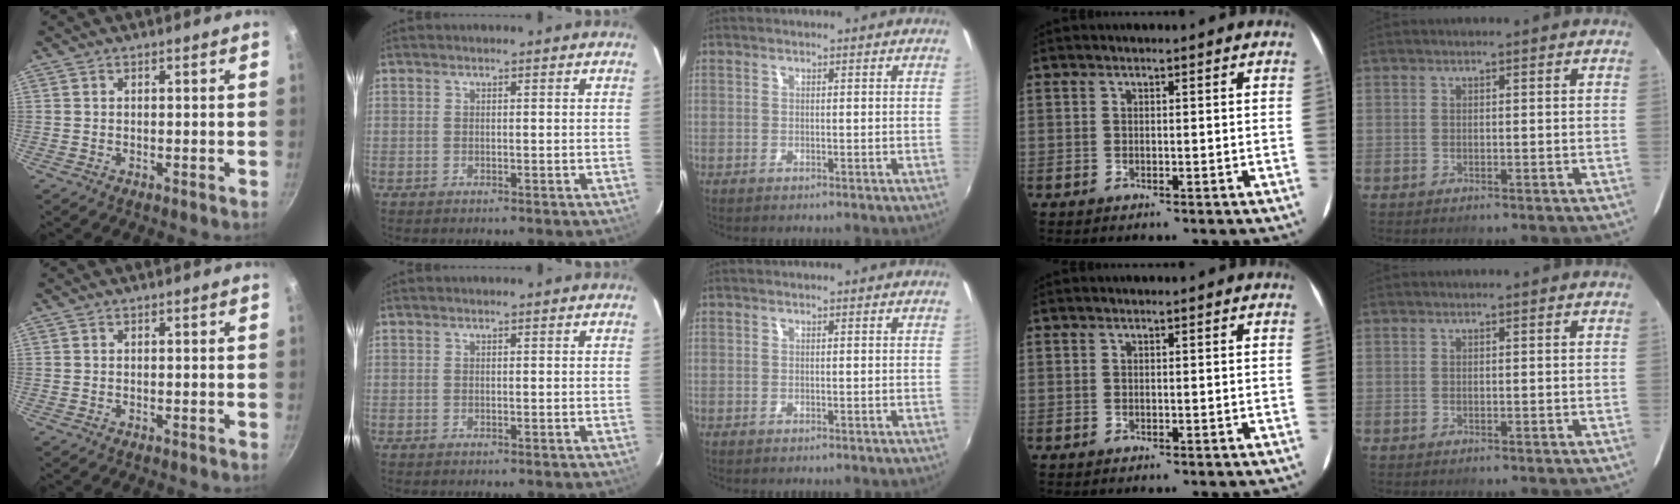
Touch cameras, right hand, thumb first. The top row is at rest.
{}